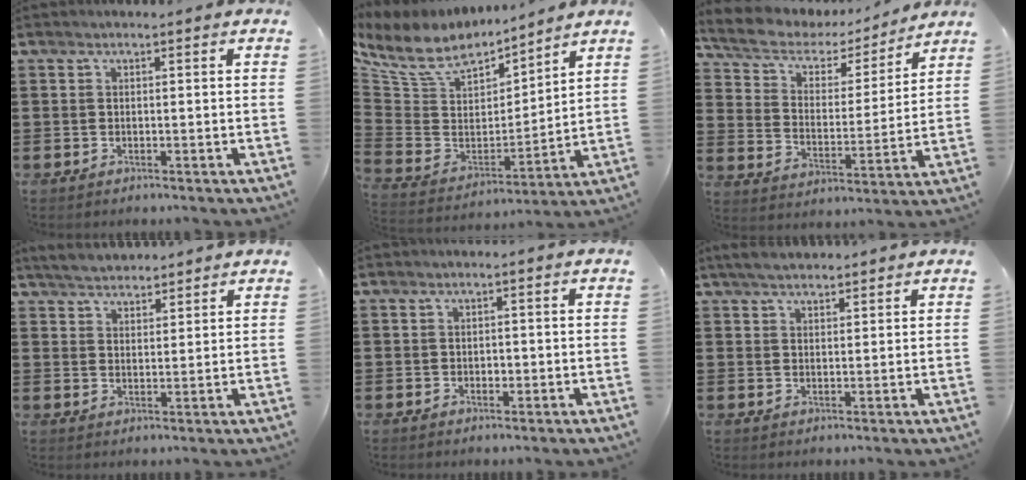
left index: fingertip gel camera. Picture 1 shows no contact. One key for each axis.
{"total": 8.8, "fx": 6.9, "fy": 3.9, "fz": 3.7, "tx": -0.108, "ty": -0.041, "tz": 0.124}
{"total": 5.2, "fx": 4.3, "fy": 2.3, "fz": 1.9, "tx": -0.063, "ty": -0.027, "tz": 0.068}
{"total": 3.7, "fx": 3.5, "fy": 0.9, "fz": 0.4, "tx": -0.019, "ty": -0.004, "tz": 0.067}
{"total": 1.0, "fx": -0.1, "fy": 0.7, "fz": 0.7, "tx": -0.015, "ty": 0.004, "tz": -0.002}
{"total": 2.9, "fx": 2.6, "fy": 0.8, "fz": 0.9, "tx": -0.025, "ty": 0.001, "tz": 0.050}